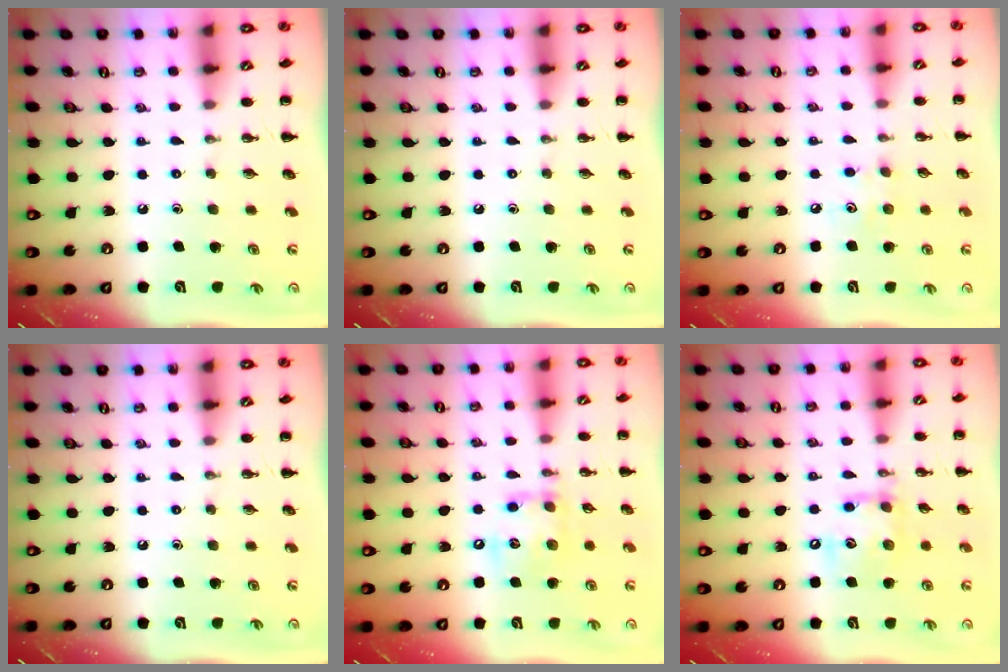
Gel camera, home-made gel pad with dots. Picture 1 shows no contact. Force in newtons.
{"total": 0.0}
{"total": 5.3, "press": 5.2, "slide": 1.1}
{"total": 0.0}
{"total": 12.3, "press": 12.2, "slide": 1.9}
{"total": 12.5, "press": 12.3, "slide": 2.2}